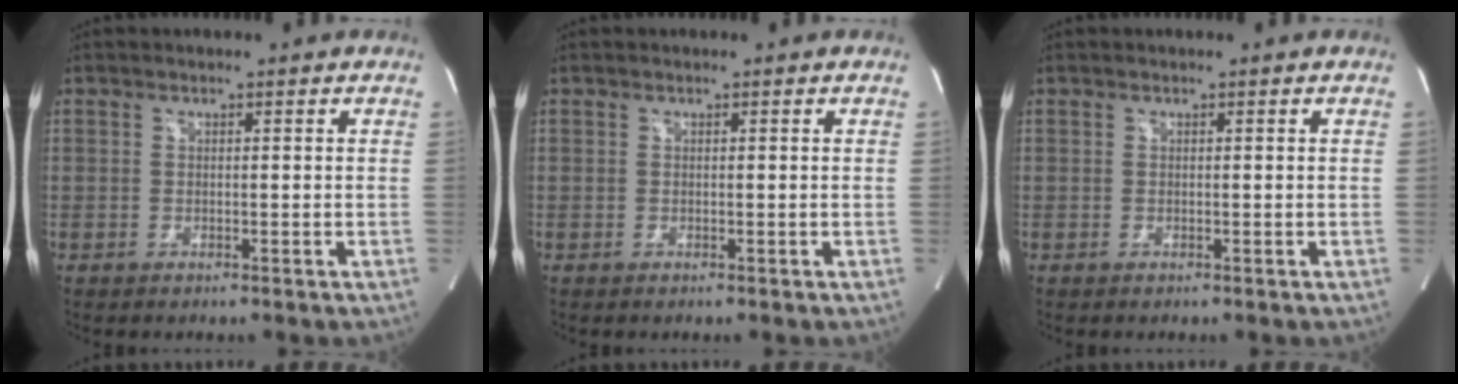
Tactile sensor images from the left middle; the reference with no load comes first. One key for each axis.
{"total": 0.0}
{"total": 0.0}